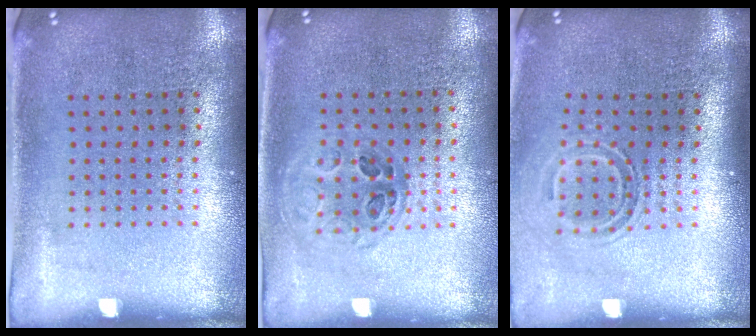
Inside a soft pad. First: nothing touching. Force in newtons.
{"total": 0.9, "press": 0.9, "slide": 0.2}
{"total": 1.6, "press": 1.0, "slide": 1.2}